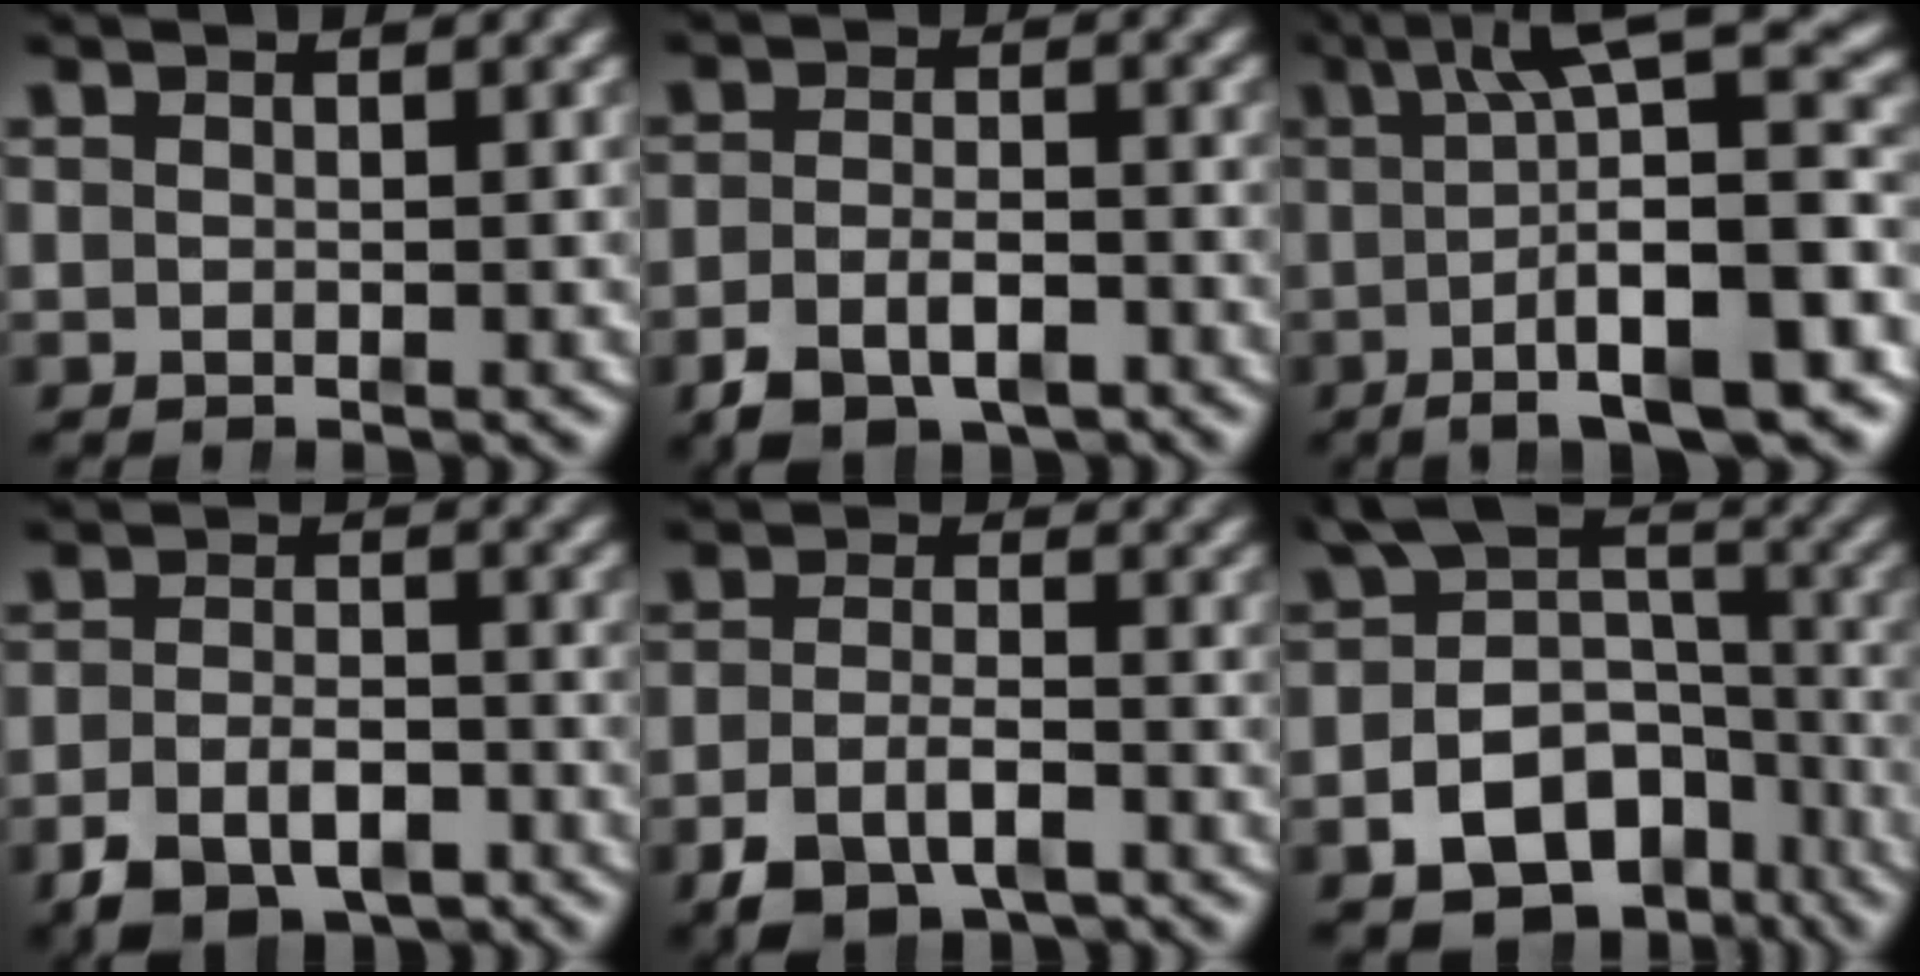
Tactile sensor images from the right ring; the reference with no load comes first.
{"total": 4.4, "force": [-3.2, 2.2, 2.2], "torque": [-0.023, -0.013, -0.048]}
{"total": 8.9, "force": [-0.7, 2.3, 8.6], "torque": [-0.111, 0.001, -0.006]}
{"total": 5.5, "force": [-3.9, 3.0, 2.6], "torque": [-0.025, -0.015, -0.060]}
{"total": 4.6, "force": [-3.1, 2.2, 2.6], "torque": [-0.038, -0.019, -0.045]}
{"total": 11.4, "force": [-5.5, 8.6, 5.1], "torque": [-0.083, -0.028, -0.087]}